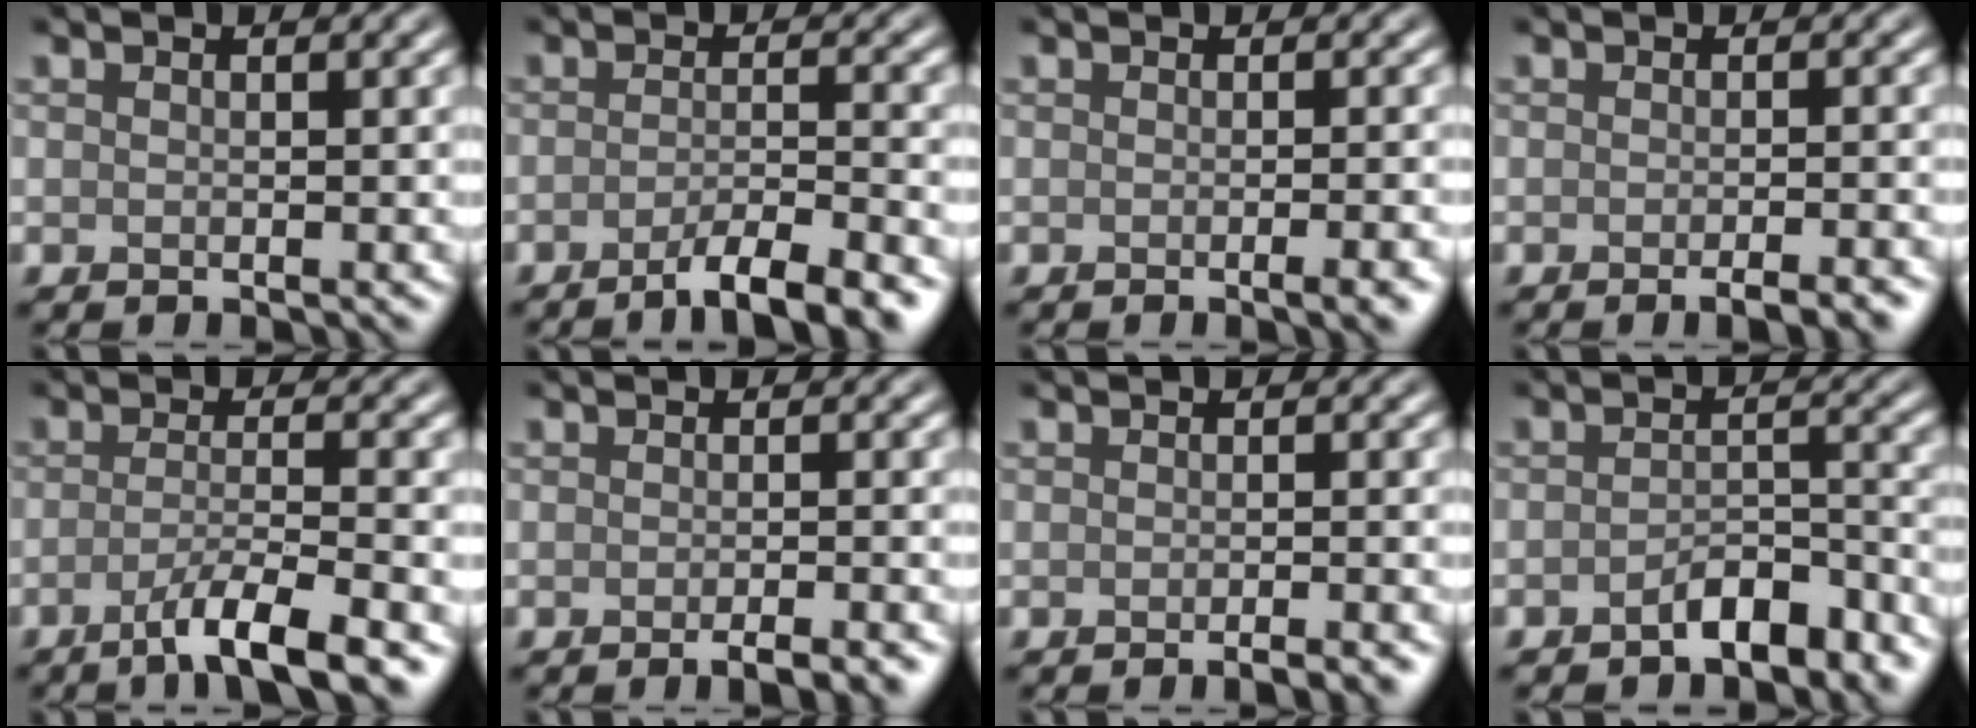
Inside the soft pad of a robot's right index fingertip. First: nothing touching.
{"total": 5.3, "force": [-3.4, 1.0, 3.9], "torque": [-0.052, 0.006, -0.059]}
{"total": 2.8, "force": [-0.9, 0.8, 2.5], "torque": [-0.019, 0.001, -0.013]}
{"total": 3.1, "force": [-1.8, 0.8, 2.4], "torque": [-0.017, 0.005, -0.026]}
{"total": 5.5, "force": [-3.1, 0.9, 4.5], "torque": [-0.066, 0.001, -0.060]}
{"total": 3.1, "force": [-1.9, 0.7, 2.4], "torque": [-0.019, 0.004, -0.028]}
{"total": 2.6, "force": [-1.6, 0.6, 2.0], "torque": [-0.011, 0.005, -0.024]}
{"total": 3.7, "force": [-2.5, 1.5, 2.2], "torque": [-0.033, 0.013, -0.042]}